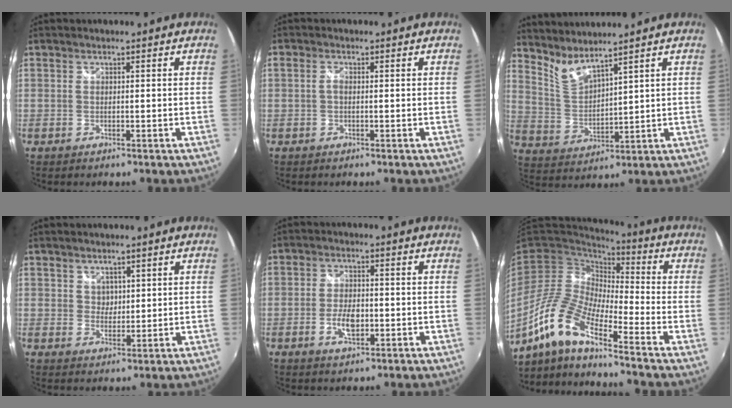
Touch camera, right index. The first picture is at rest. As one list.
[{"total": 1.1, "force": [-0.1, 0.6, 0.9], "torque": [-0.019, 0.004, -0.005]}, {"total": 6.0, "force": [5.5, 0.2, 2.5], "torque": [-0.052, -0.015, 0.116]}, {"total": 2.6, "force": [1.5, 2.0, 0.6], "torque": [-0.001, 0.003, 0.028]}, {"total": 5.1, "force": [-1.5, 2.5, 4.2], "torque": [-0.089, -0.001, -0.026]}, {"total": 13.1, "force": [-8.6, 2.9, 9.5], "torque": [-0.183, -0.002, -0.184]}]